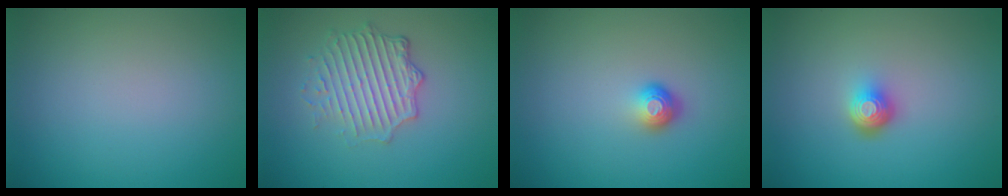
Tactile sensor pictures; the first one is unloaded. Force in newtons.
{"total": 4.3, "press": 3.4, "slide": 2.6}
{"total": 1.7, "press": 1.2, "slide": 1.3}
{"total": 2.2, "press": 1.5, "slide": 1.6}